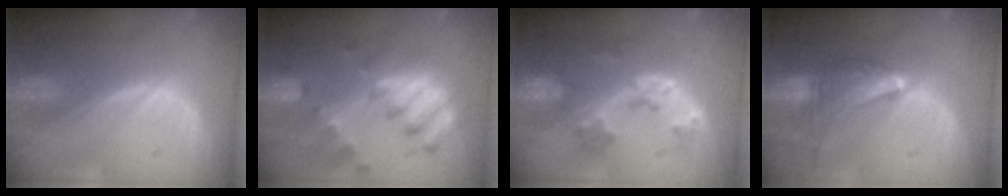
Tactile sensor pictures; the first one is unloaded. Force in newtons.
{"total": 10.3, "press": 9.0, "slide": 5.1}
{"total": 5.7, "press": 5.7, "slide": 0.4}
{"total": 9.6, "press": 8.5, "slide": 4.4}